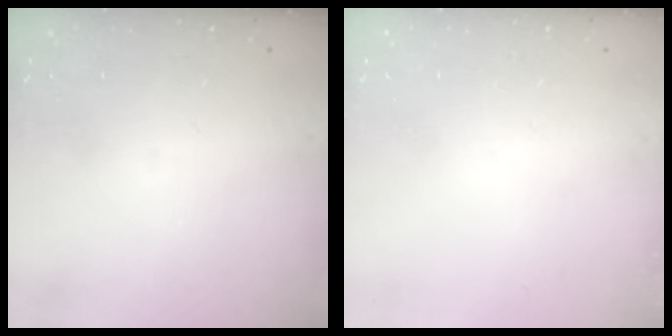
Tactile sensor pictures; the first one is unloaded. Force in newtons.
{"total": 0.0}